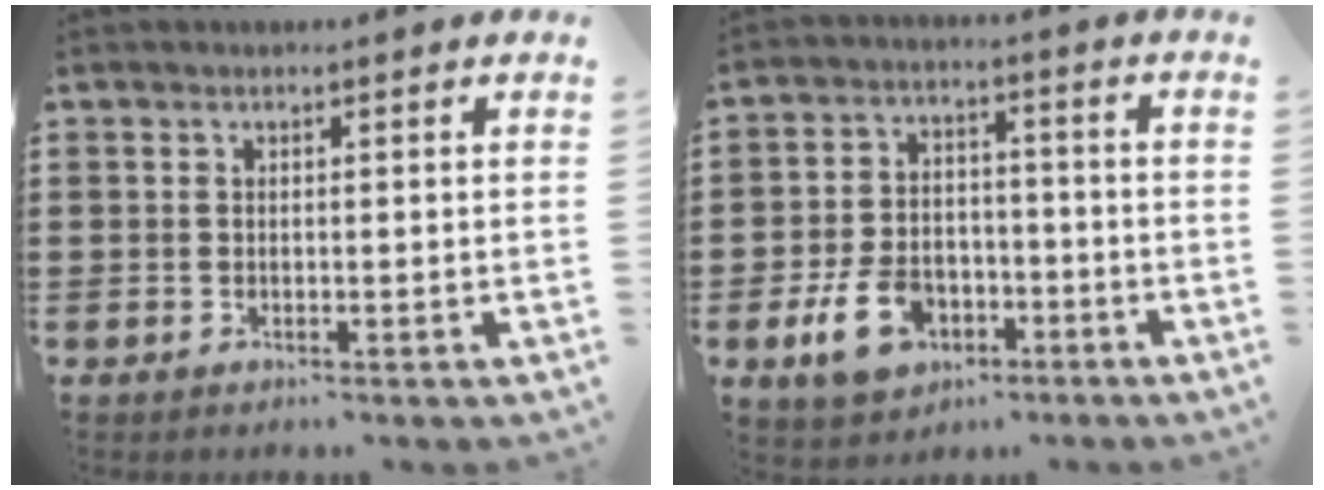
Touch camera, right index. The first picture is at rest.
{"total": 8.6, "force": [-4.0, 5.8, 4.9], "torque": [-0.124, 0.011, -0.079]}